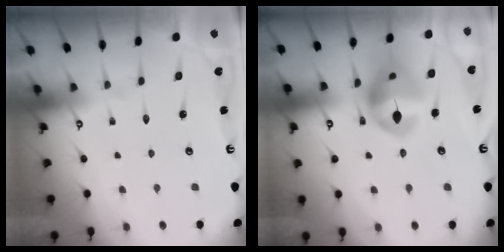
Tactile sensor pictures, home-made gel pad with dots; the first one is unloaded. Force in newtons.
{"total": 15.3, "press": 15.2, "slide": 2.1}